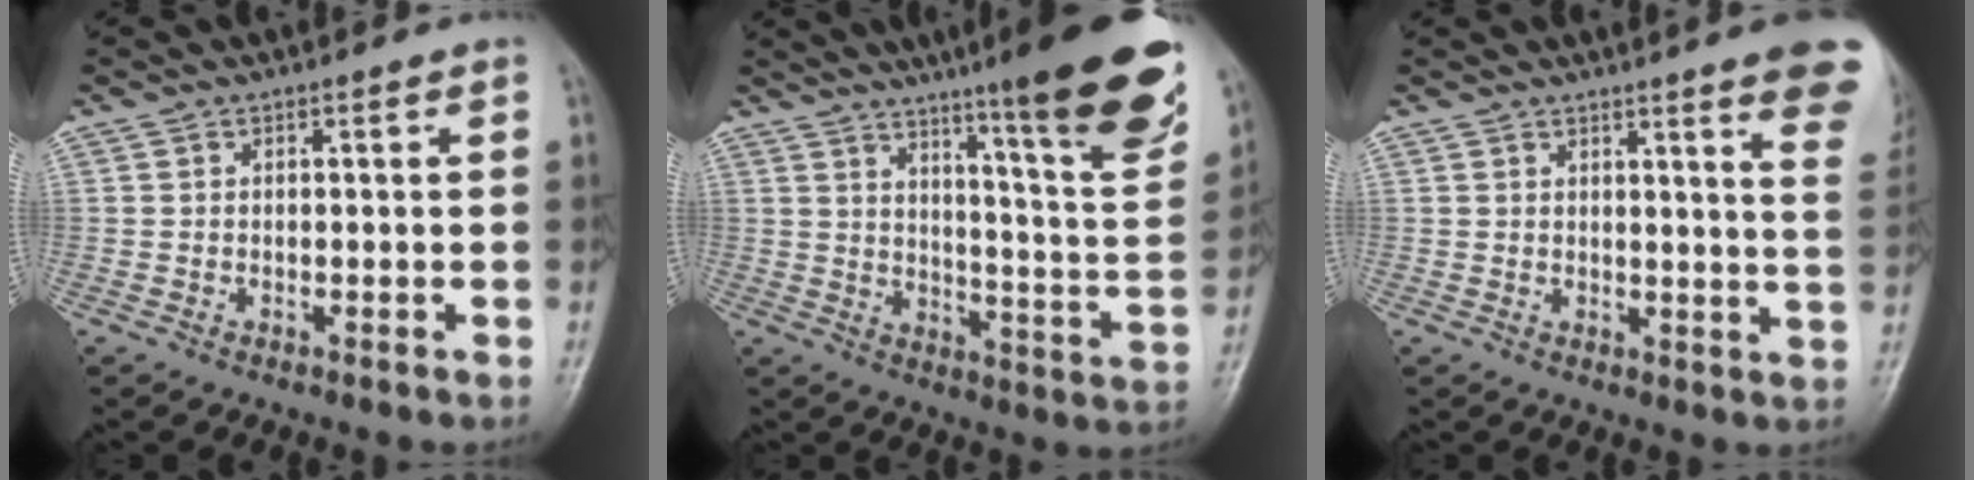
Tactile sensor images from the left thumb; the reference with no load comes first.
{"total": 22.5, "force": [15.1, 2.4, 16.5], "torque": [-0.209, -0.074, 0.211]}
{"total": 12.3, "force": [8.4, 1.2, 8.9], "torque": [-0.085, -0.035, 0.080]}